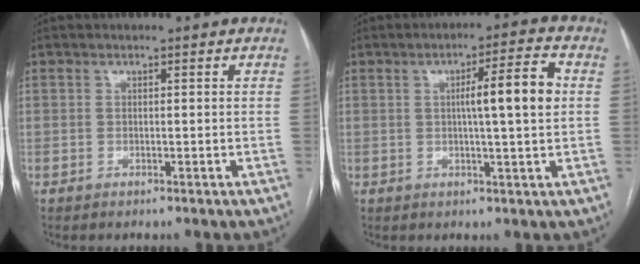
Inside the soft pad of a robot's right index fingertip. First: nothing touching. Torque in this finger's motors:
{"motor_torque": [0.66, 0.47, 0.18, 0.08]}